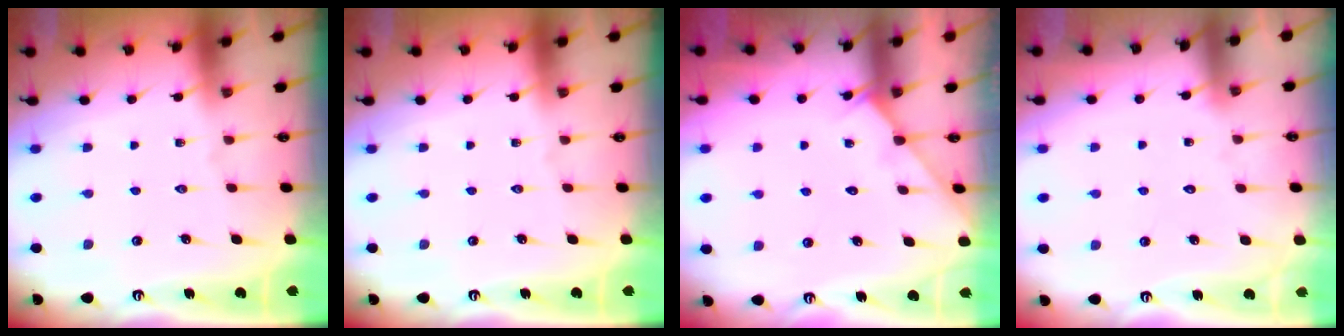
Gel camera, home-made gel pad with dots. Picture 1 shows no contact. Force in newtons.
{"total": 0.0}
{"total": 3.7, "press": 3.7, "slide": 0.5}
{"total": 2.8, "press": 2.8, "slide": 0.2}